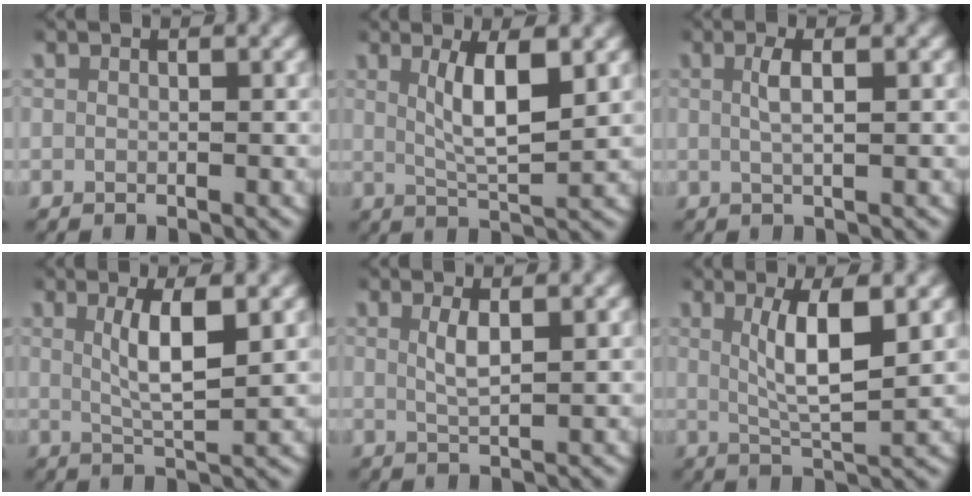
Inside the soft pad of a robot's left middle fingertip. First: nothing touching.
{"total": 4.6, "force": [1.3, 1.1, 4.2], "torque": [-0.072, -0.008, 0.029]}
{"total": 1.9, "force": [0.5, 0.0, 1.8], "torque": [-0.038, 0.003, 0.009]}
{"total": 4.0, "force": [1.0, 0.7, 3.8], "torque": [-0.067, -0.006, 0.024]}
{"total": 1.9, "force": [0.7, 0.1, 1.8], "torque": [-0.040, -0.004, 0.017]}
{"total": 5.0, "force": [1.4, 1.0, 4.7], "torque": [-0.080, -0.006, 0.029]}